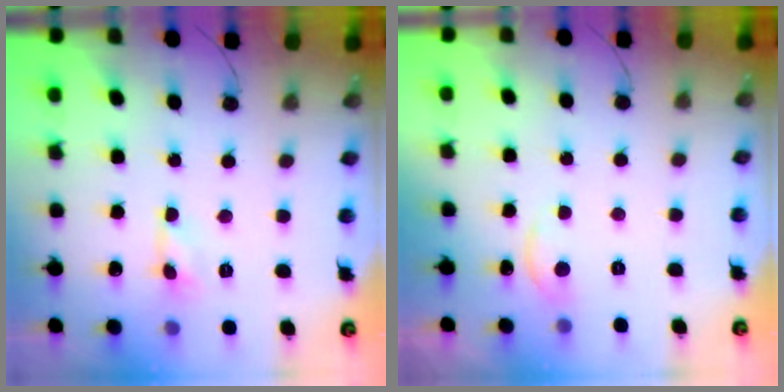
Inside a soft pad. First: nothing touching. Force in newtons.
{"total": 4.8, "press": 4.7, "slide": 0.6}